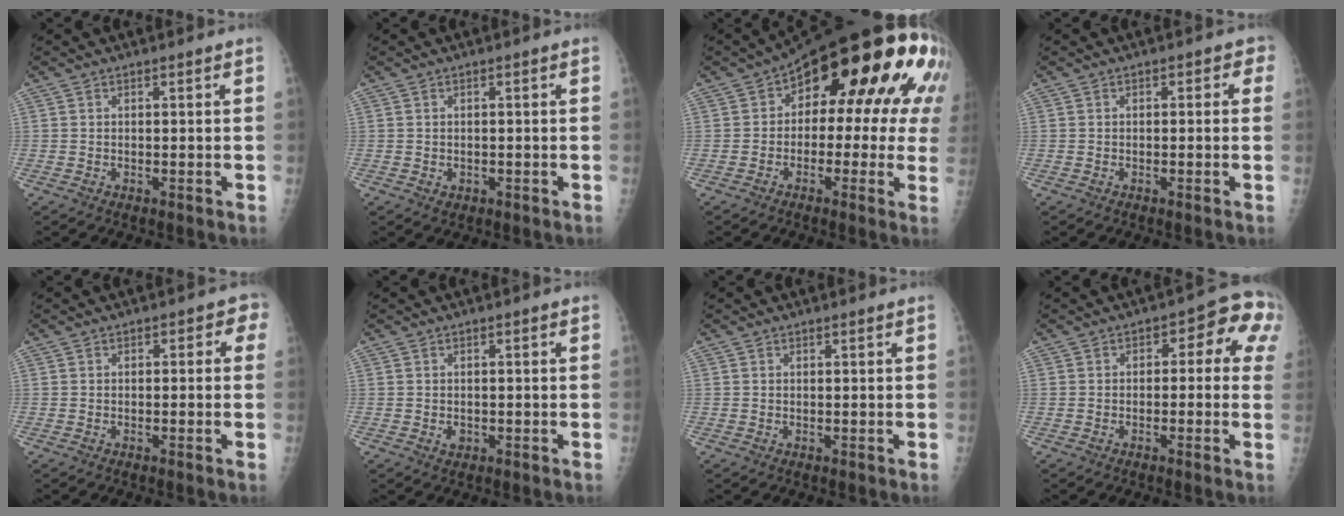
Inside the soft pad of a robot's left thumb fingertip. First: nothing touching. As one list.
[{"total": 1.5, "force": [-0.5, 1.2, 0.6], "torque": [0.000, 0.003, -0.004]}, {"total": 20.5, "force": [4.8, 10.4, 17.0], "torque": [-0.184, 0.036, 0.050]}, {"total": 2.3, "force": [0.0, 1.5, 1.7], "torque": [0.005, 0.009, -0.014]}, {"total": 2.7, "force": [-0.1, 1.8, 2.1], "torque": [0.003, 0.015, -0.016]}, {"total": 1.6, "force": [-0.5, 1.3, 0.9], "torque": [-0.003, 0.004, -0.007]}, {"total": 0.0}, {"total": 8.7, "force": [0.9, 4.8, 7.2], "torque": [-0.040, 0.035, -0.003]}]